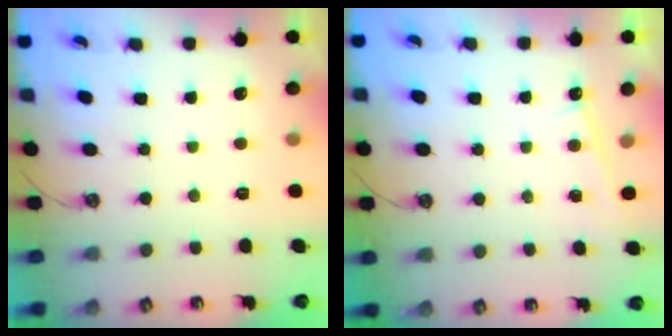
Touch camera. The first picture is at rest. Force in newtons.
{"total": 0.7, "press": 0.7, "slide": 0.2}